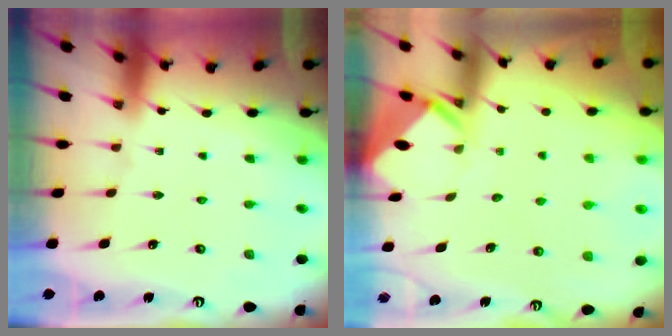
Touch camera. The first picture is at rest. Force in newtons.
{"total": 3.9, "press": 3.9, "slide": 0.4}